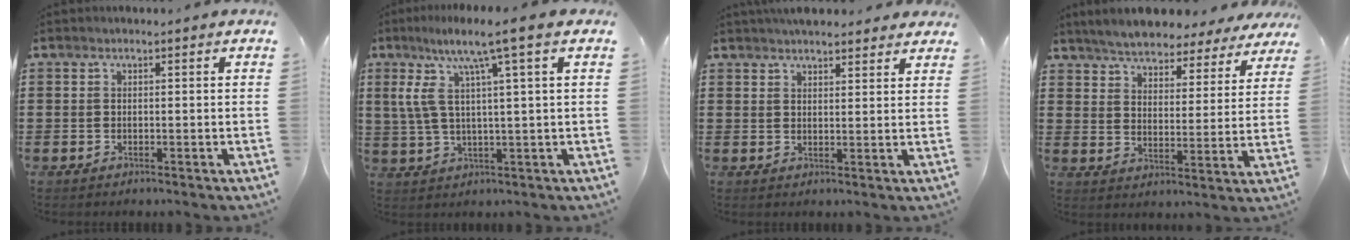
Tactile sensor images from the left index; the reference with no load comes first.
{"total": 9.5, "force": [4.4, 0.3, 8.4], "torque": [-0.189, -0.009, 0.066]}
{"total": 3.8, "force": [3.6, 0.7, 1.0], "torque": [-0.027, -0.004, 0.068]}
{"total": 5.4, "force": [5.3, 0.3, 0.7], "torque": [-0.043, -0.035, 0.092]}